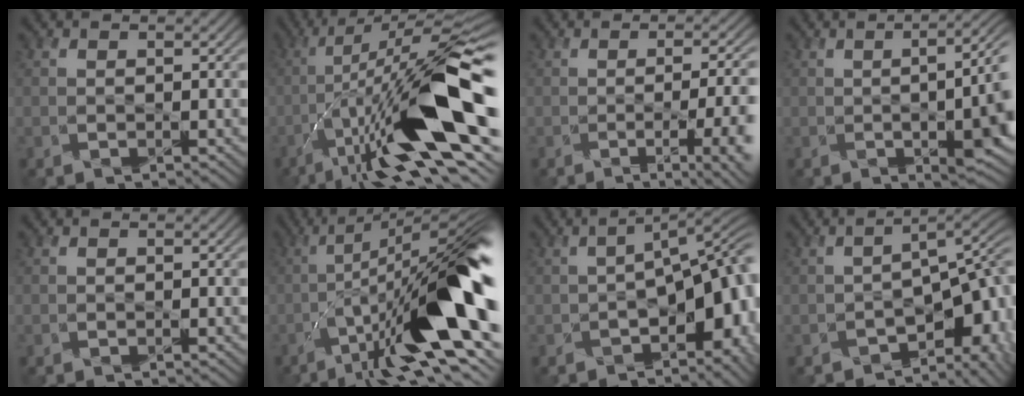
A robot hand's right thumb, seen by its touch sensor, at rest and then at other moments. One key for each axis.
{"total": 16.5, "fx": -4.6, "fy": 4.3, "fz": 15.3, "tx": -0.263, "ty": 0.001, "tz": -0.073}
{"total": 8.9, "fx": -2.6, "fy": 2.8, "fz": 8.1, "tx": -0.095, "ty": -0.007, "tz": -0.029}
{"total": 7.4, "fx": -0.4, "fy": 2.4, "fz": 7.0, "tx": -0.083, "ty": -0.003, "tz": -0.008}
{"total": 0.0}
{"total": 18.6, "fx": -4.9, "fy": 5.3, "fz": 17.2, "tx": -0.266, "ty": -0.005, "tz": -0.074}
{"total": 9.9, "fx": -3.2, "fy": 4.5, "fz": 8.2, "tx": -0.099, "ty": -0.022, "tz": -0.036}
{"total": 8.9, "fx": -5.4, "fy": 3.7, "fz": 6.1, "tx": -0.075, "ty": -0.021, "tz": -0.066}